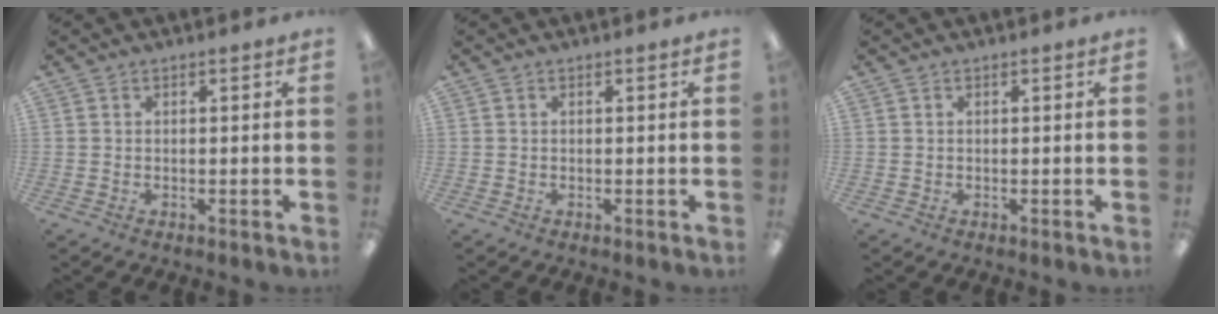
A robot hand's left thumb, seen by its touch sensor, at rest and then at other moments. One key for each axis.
{"total": 0.0}
{"total": 0.0}